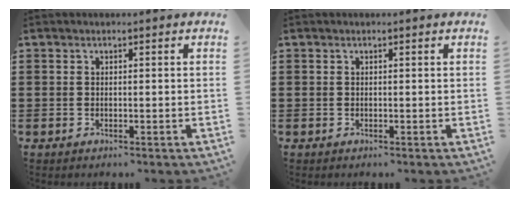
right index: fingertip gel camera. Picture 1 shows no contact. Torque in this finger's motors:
{"motor_torque": [-0.37, 0.27, -0.01, -0.03]}